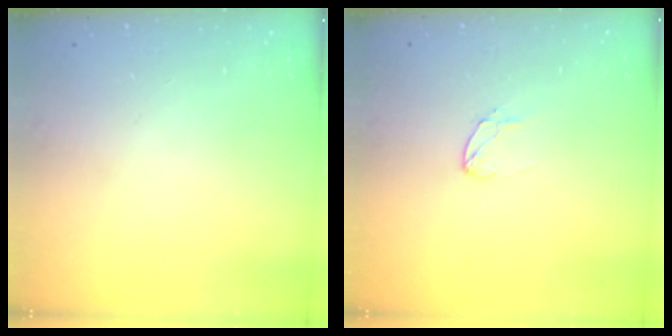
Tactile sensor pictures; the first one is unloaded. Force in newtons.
{"total": 4.8, "press": 4.7, "slide": 0.3}